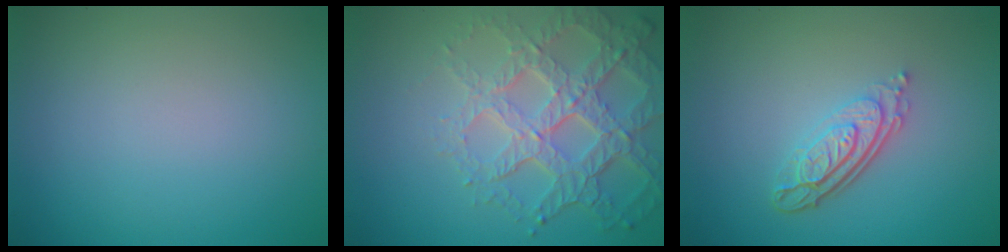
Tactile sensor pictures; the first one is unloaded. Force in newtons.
{"total": 6.8, "press": 5.0, "slide": 4.6}
{"total": 4.0, "press": 2.9, "slide": 2.7}